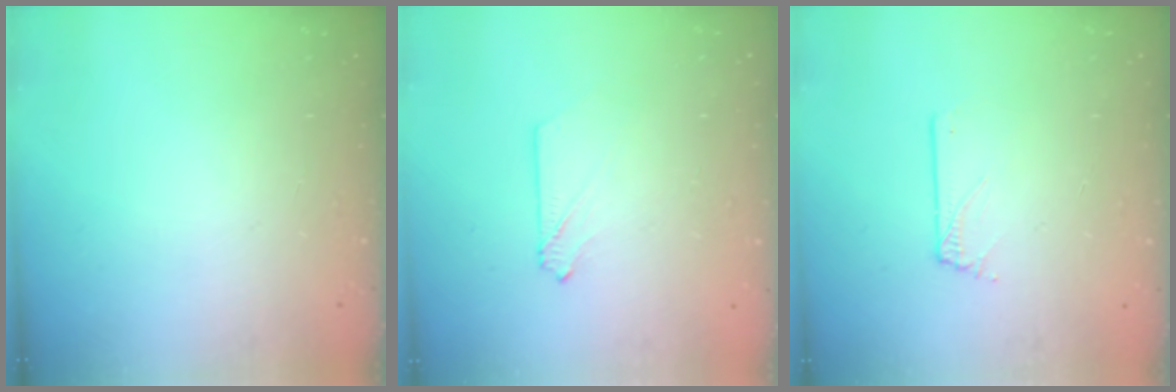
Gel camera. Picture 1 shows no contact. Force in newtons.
{"total": 3.0, "press": 3.0, "slide": 0.4}
{"total": 0.5, "press": 0.5, "slide": 0.0}